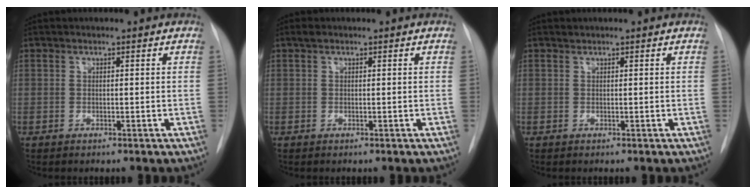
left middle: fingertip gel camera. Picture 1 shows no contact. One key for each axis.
{"total": 0.7, "fx": 0.4, "fy": 0.4, "fz": 0.3, "tx": -0.005, "ty": 0.012, "tz": 0.007}
{"total": 0.0}